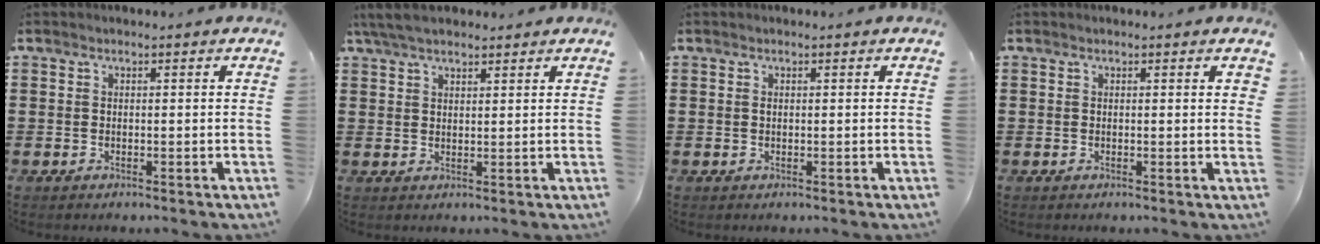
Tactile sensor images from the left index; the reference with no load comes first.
{"total": 4.2, "force": [3.4, 1.3, 2.1], "torque": [-0.050, 0.002, 0.064]}
{"total": 0.0}
{"total": 0.8, "force": [0.3, 0.1, 0.7], "torque": [-0.007, -0.001, 0.004]}